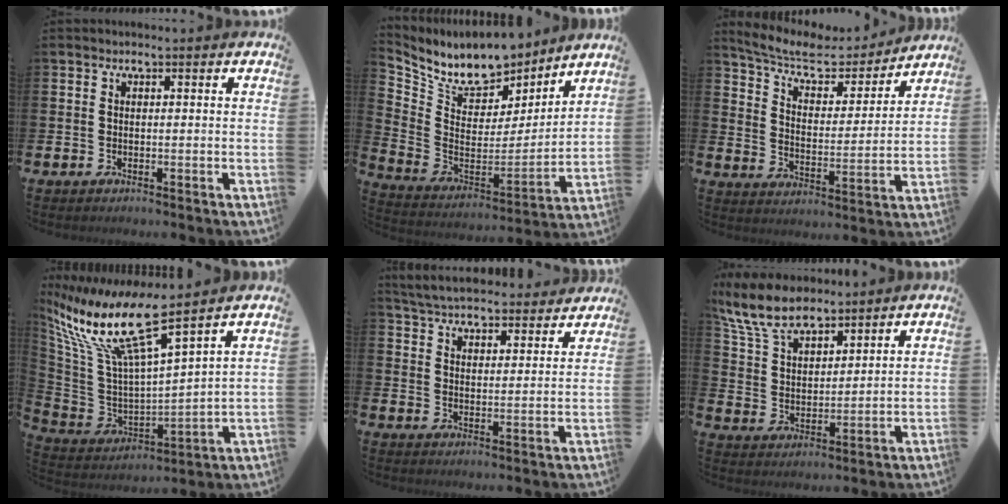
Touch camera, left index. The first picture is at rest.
{"total": 9.6, "force": [8.8, 3.3, 2.0], "torque": [-0.087, -0.065, 0.156]}
{"total": 8.1, "force": [7.3, 2.4, 2.5], "torque": [-0.073, -0.056, 0.122]}
{"total": 12.2, "force": [9.2, 2.1, 7.8], "torque": [-0.185, -0.057, 0.154]}
{"total": 5.7, "force": [5.6, 1.1, 0.6], "torque": [-0.029, -0.040, 0.096]}
{"total": 8.5, "force": [7.5, 2.8, 3.1], "torque": [-0.094, -0.021, 0.140]}